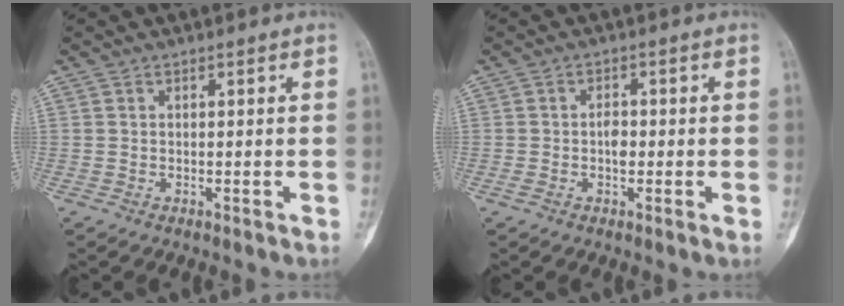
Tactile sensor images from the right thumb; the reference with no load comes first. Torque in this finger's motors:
{"motor_torque": [0.69, 0.91, 0.65, -0.25, 0.24]}